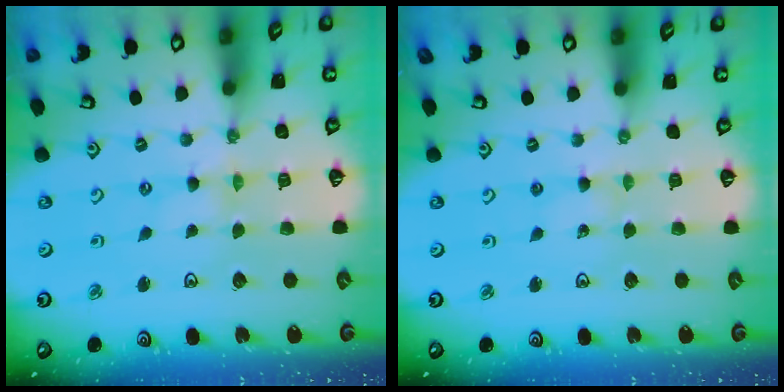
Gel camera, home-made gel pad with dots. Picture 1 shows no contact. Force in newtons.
{"total": 2.5, "press": 2.5, "slide": 0.3}